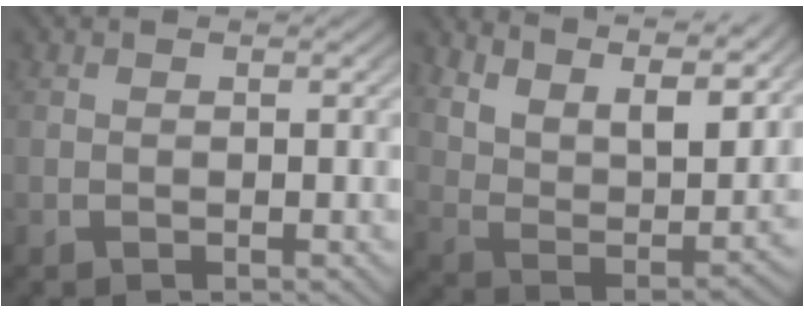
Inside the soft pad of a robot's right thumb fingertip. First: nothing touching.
{"total": 13.5, "force": [6.0, 7.8, 9.1], "torque": [-0.161, -0.006, 0.094]}